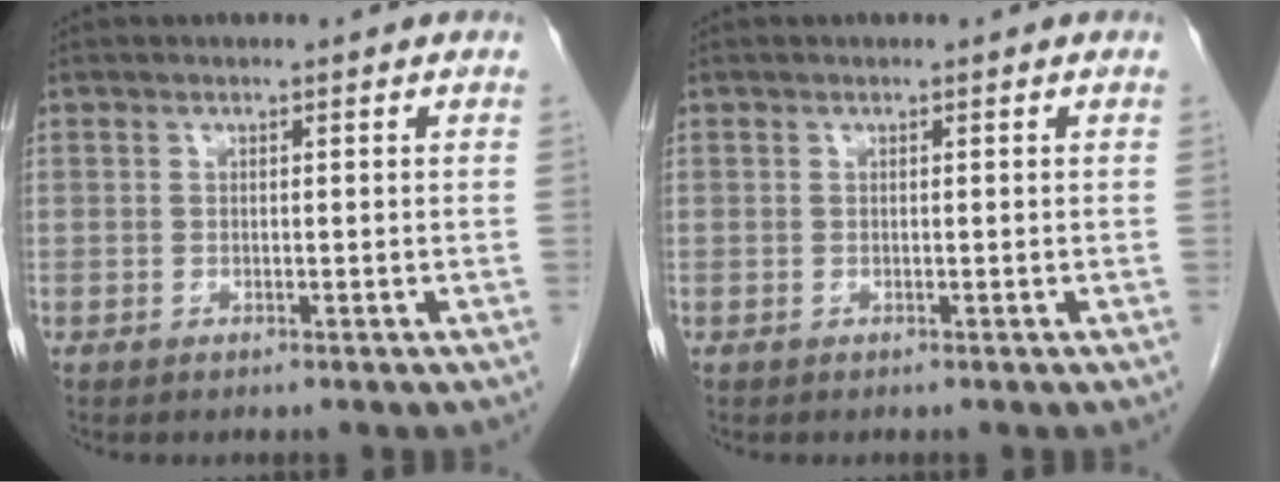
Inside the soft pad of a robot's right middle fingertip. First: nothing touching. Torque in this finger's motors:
{"motor_torque": [0.00, 0.00, 0.00, -0.01]}